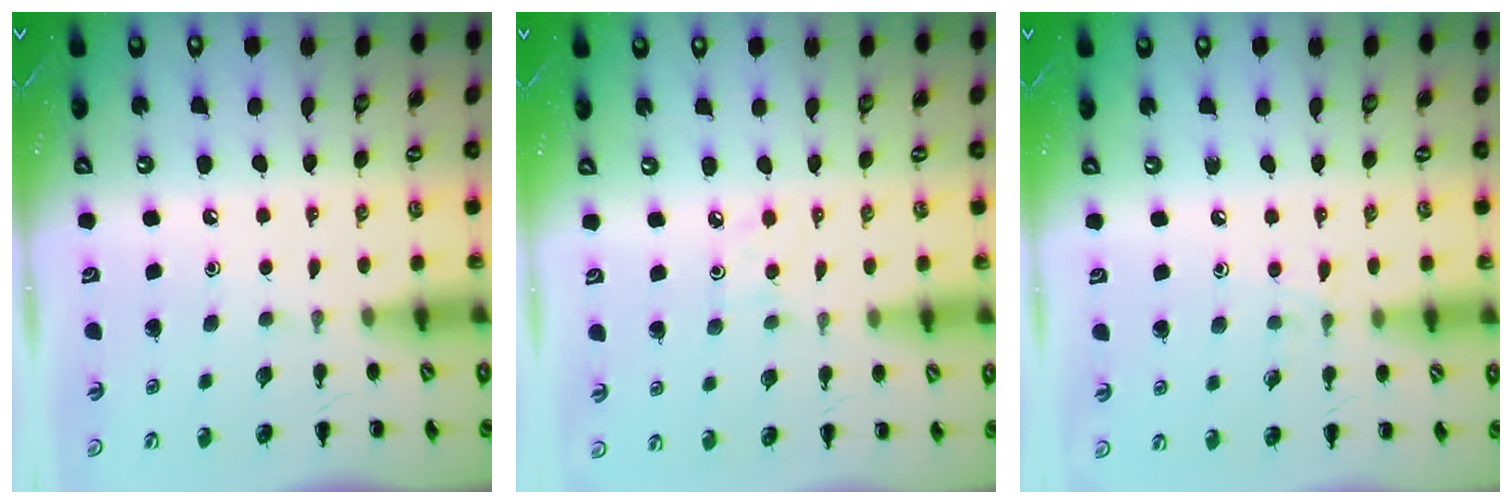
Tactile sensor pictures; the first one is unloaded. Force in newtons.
{"total": 2.8, "press": 2.7, "slide": 1.0}
{"total": 5.8, "press": 5.3, "slide": 2.3}